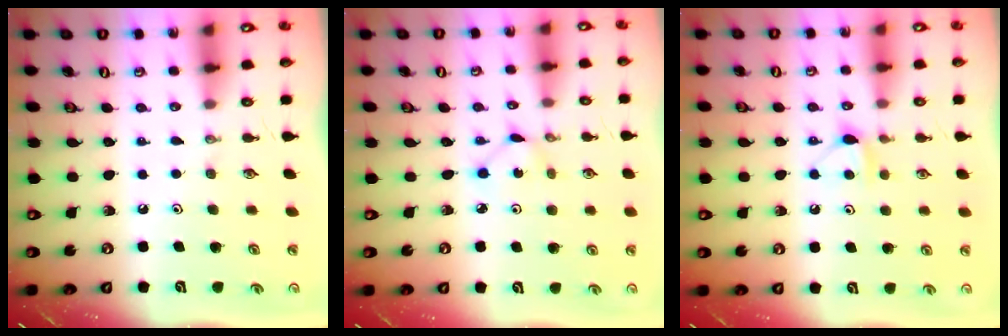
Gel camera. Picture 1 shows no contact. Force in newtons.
{"total": 1.8, "press": 1.7, "slide": 0.3}
{"total": 4.9, "press": 4.8, "slide": 0.5}